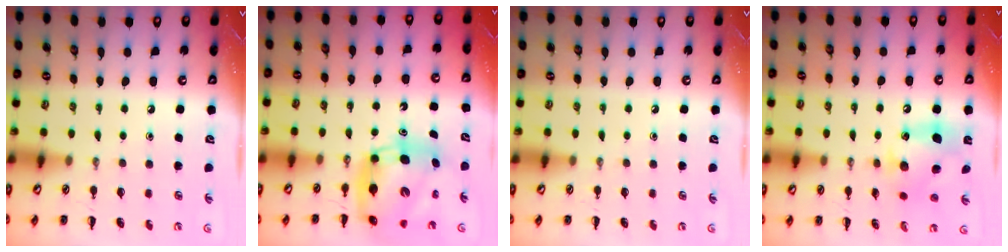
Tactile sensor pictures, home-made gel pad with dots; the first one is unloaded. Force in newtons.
{"total": 9.0, "press": 8.7, "slide": 2.3}
{"total": 0.0}
{"total": 12.6, "press": 12.5, "slide": 1.6}